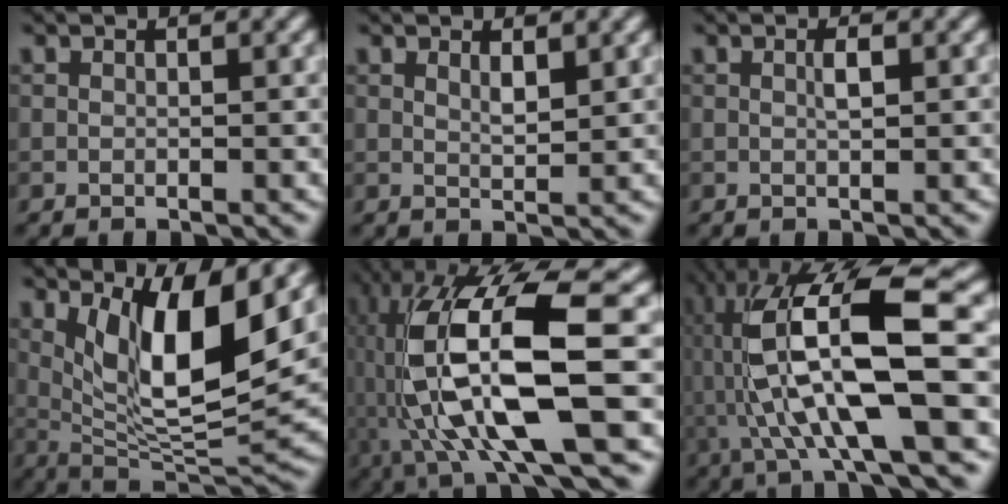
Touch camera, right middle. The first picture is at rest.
{"total": 1.0, "force": [0.9, 0.0, 0.5], "torque": [-0.012, 0.000, 0.021]}
{"total": 0.6, "force": [0.2, 0.0, 0.5], "torque": [-0.013, 0.005, 0.011]}
{"total": 9.2, "force": [3.0, 2.8, 8.2], "torque": [-0.136, -0.019, 0.067]}
{"total": 14.4, "force": [-0.9, 4.7, 13.6], "torque": [-0.291, -0.001, -0.006]}
{"total": 12.3, "force": [0.3, 3.4, 11.8], "torque": [-0.230, 0.009, 0.011]}